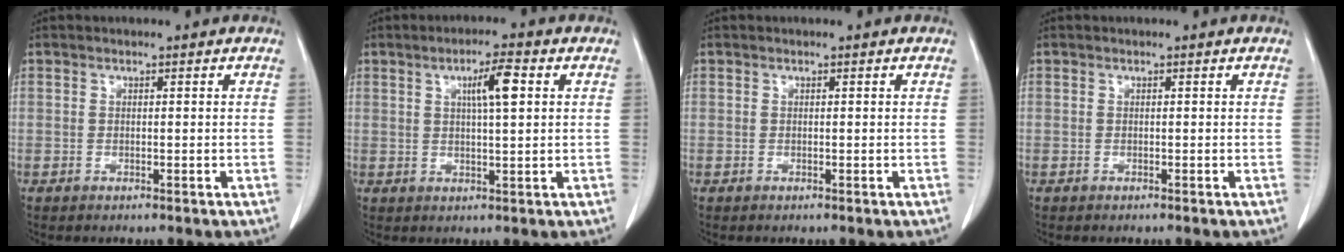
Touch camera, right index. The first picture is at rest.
{"total": 5.2, "force": [1.6, 0.5, 4.9], "torque": [-0.083, 0.003, 0.027]}
{"total": 0.0}
{"total": 0.0}